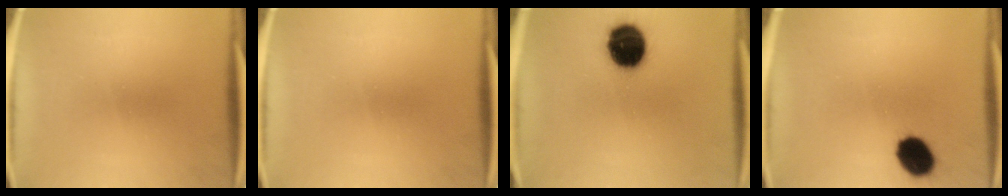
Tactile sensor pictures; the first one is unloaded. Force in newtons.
{"total": 0.0}
{"total": 15.4}
{"total": 9.2}